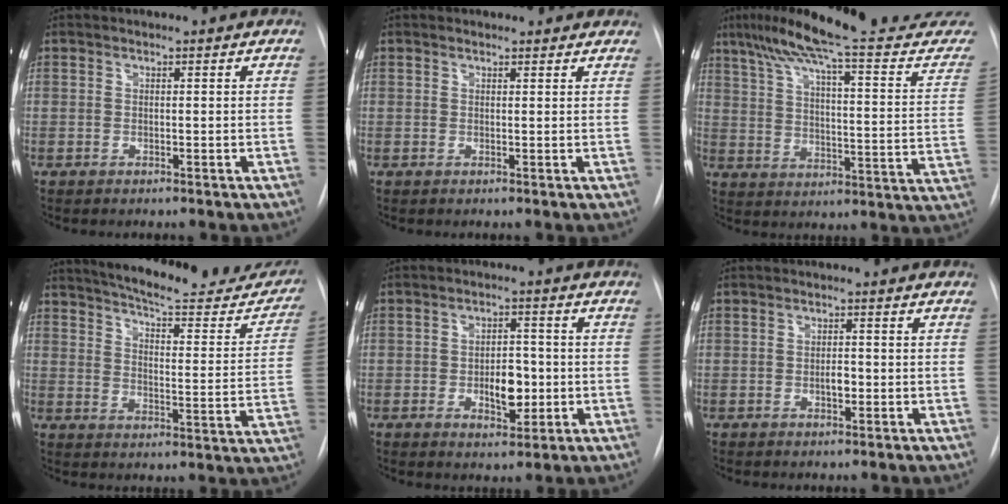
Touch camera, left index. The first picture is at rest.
{"total": 2.1, "force": [1.8, 1.1, 0.3], "torque": [0.002, 0.003, 0.010]}
{"total": 26.2, "force": [22.8, 1.3, 12.9], "torque": [-0.194, -0.052, 0.296]}
{"total": 22.0, "force": [19.8, 4.2, 8.7], "torque": [-0.116, -0.061, 0.243]}
{"total": 6.1, "force": [-2.0, 3.0, 5.0], "torque": [-0.074, -0.001, -0.022]}
{"total": 2.1, "force": [-1.3, 0.7, 1.4], "torque": [-0.024, -0.004, -0.017]}